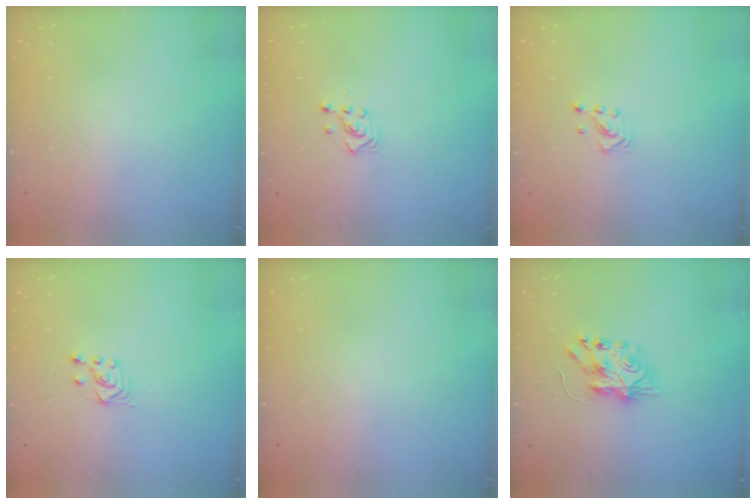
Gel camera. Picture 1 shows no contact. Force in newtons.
{"total": 2.3, "press": 2.3, "slide": 0.3}
{"total": 2.6, "press": 2.6, "slide": 0.3}
{"total": 3.3, "press": 2.9, "slide": 1.5}
{"total": 0.0}
{"total": 7.4, "press": 7.4, "slide": 0.4}